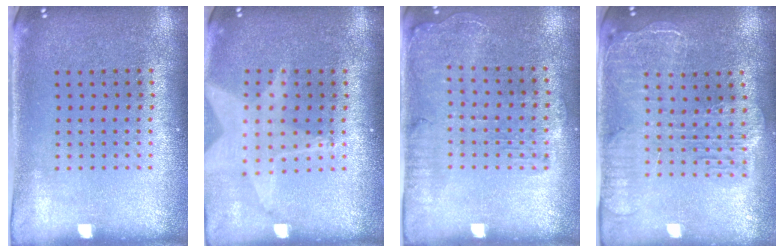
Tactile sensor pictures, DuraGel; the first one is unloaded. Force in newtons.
{"total": 1.4, "press": 1.4, "slide": 0.3}
{"total": 1.4, "press": 1.3, "slide": 0.5}
{"total": 2.5, "press": 2.2, "slide": 1.2}